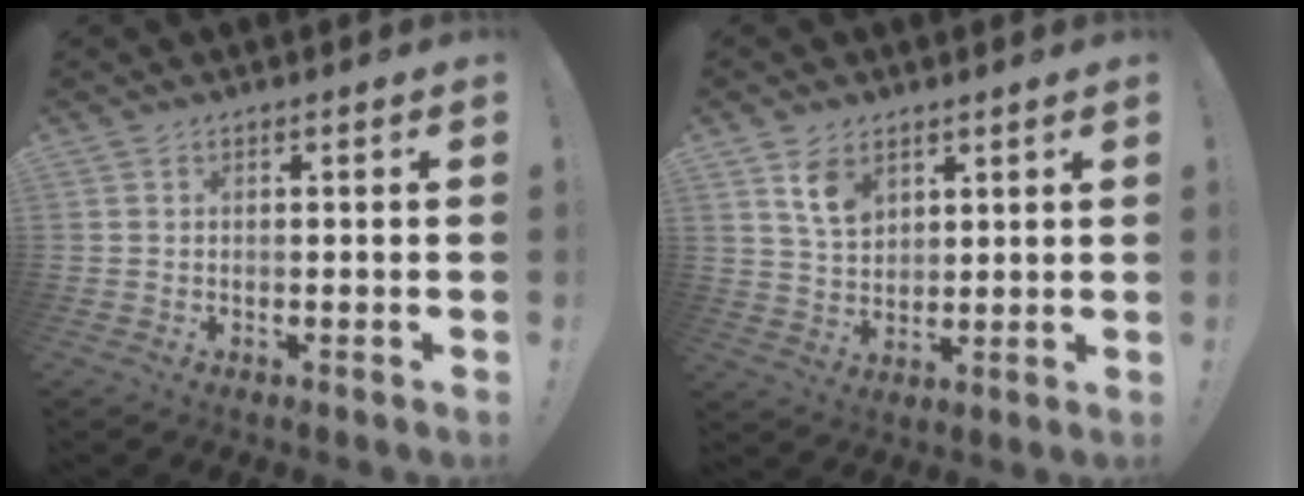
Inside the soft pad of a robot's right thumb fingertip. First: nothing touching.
{"total": 8.3, "force": [4.8, 5.3, 4.0], "torque": [-0.063, -0.021, 0.091]}